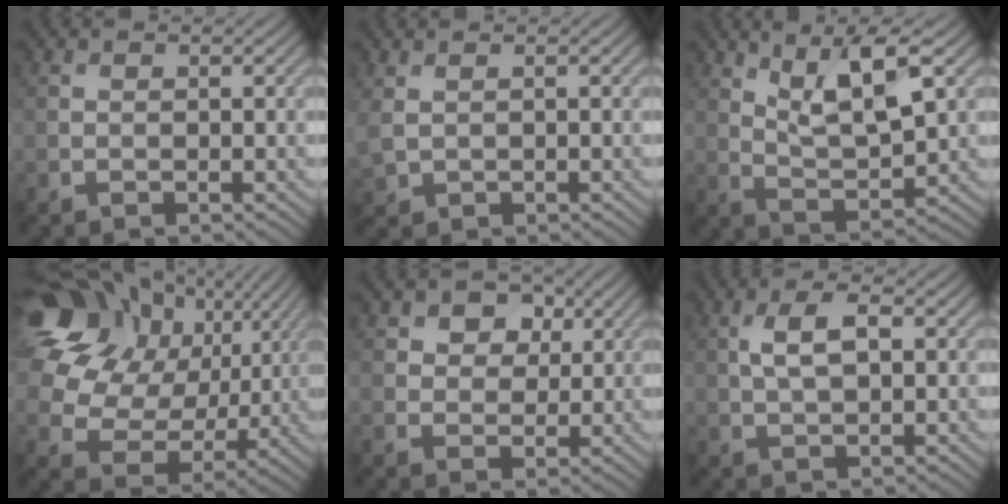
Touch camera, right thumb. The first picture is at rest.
{"total": 2.1, "force": [0.6, 1.3, 1.5], "torque": [-0.049, -0.001, 0.017]}
{"total": 9.3, "force": [4.6, 2.9, 7.5], "torque": [-0.137, 0.000, 0.086]}
{"total": 20.8, "force": [7.8, 15.7, 11.1], "torque": [-0.303, 0.050, 0.168]}
{"total": 5.3, "force": [2.5, 3.9, 2.7], "torque": [-0.049, -0.006, 0.032]}
{"total": 4.4, "force": [0.8, 1.9, 3.9], "torque": [-0.087, 0.005, 0.016]}